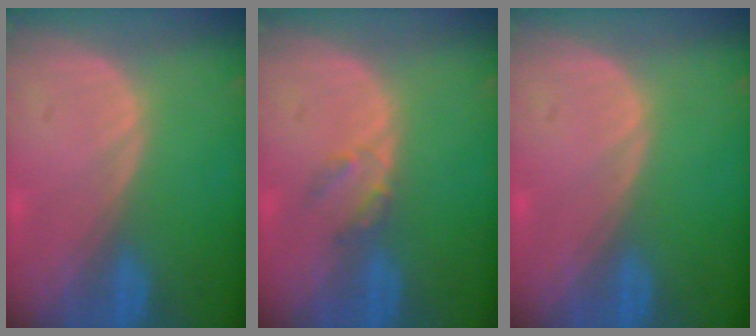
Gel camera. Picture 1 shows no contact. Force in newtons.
{"total": 2.2, "press": 2.1, "slide": 0.4}
{"total": 0.0}